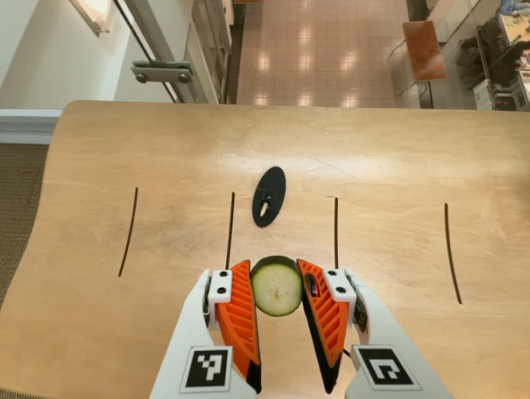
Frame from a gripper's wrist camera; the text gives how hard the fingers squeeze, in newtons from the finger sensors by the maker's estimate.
{"total": 11.3, "left": 11.2, "right": 11.5}